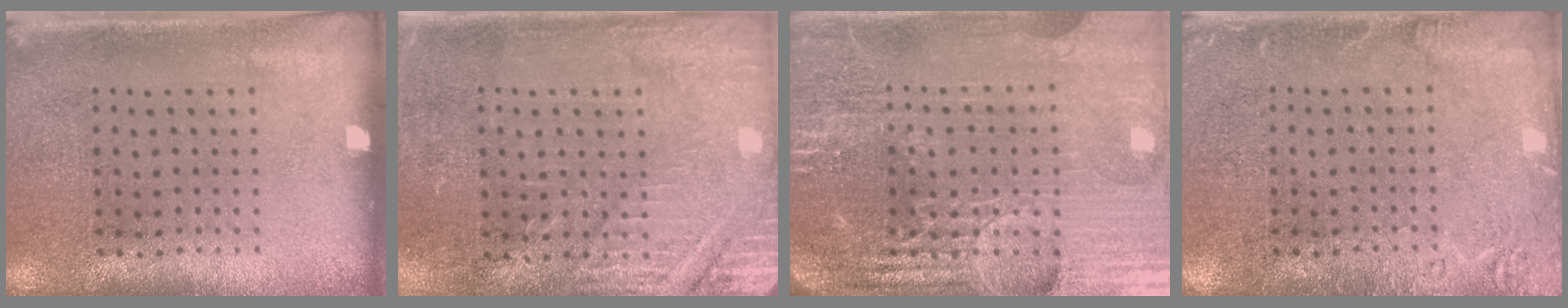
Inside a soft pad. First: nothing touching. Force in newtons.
{"total": 2.9, "press": 2.9, "slide": 0.2}
{"total": 6.0, "press": 5.4, "slide": 2.6}
{"total": 2.4, "press": 2.4, "slide": 0.4}